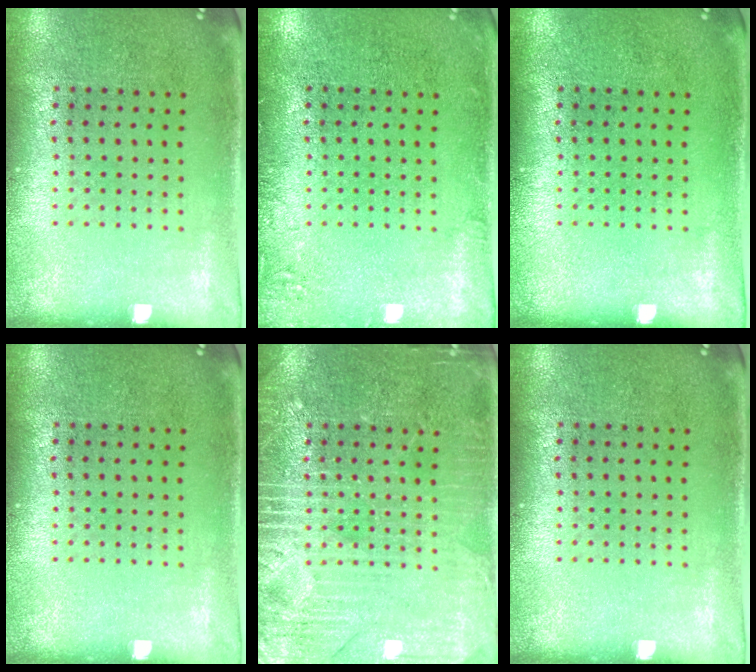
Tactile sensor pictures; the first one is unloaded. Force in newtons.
{"total": 1.5, "press": 1.4, "slide": 0.3}
{"total": 0.0}
{"total": 0.0}
{"total": 5.4, "press": 5.4, "slide": 0.7}
{"total": 0.0}